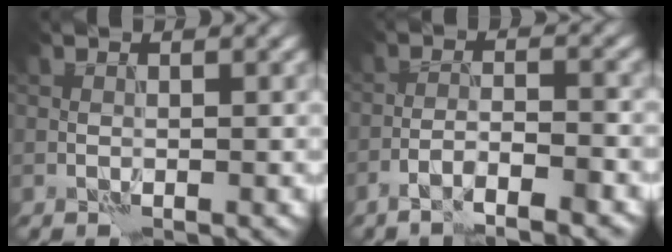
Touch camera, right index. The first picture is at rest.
{"total": 3.8, "force": [-3.0, 0.3, 2.4], "torque": [-0.039, 0.005, -0.054]}